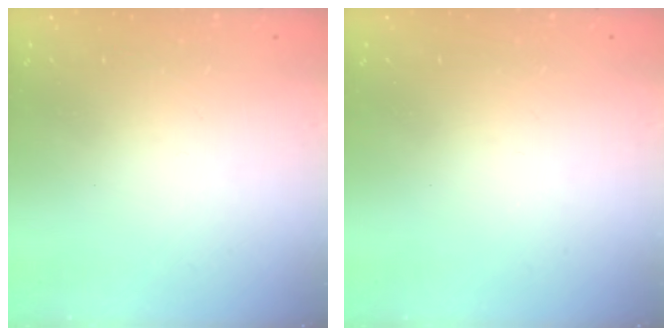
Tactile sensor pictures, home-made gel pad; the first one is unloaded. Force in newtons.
{"total": 0.0}